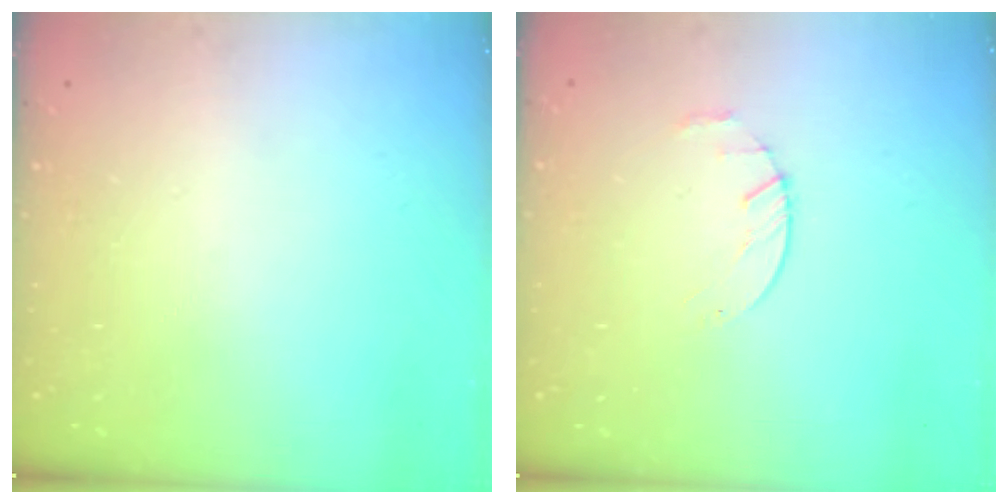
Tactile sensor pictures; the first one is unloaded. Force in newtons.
{"total": 2.2, "press": 2.2, "slide": 0.3}